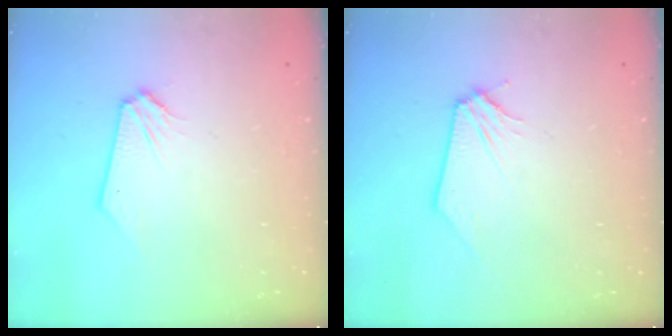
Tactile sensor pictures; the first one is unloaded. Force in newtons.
{"total": 0.0}